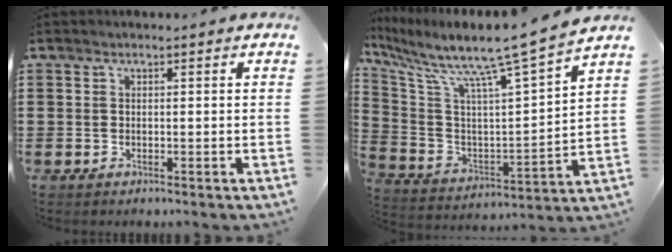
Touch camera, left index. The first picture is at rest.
{"total": 10.0, "force": [8.4, -0.4, 5.3], "torque": [-0.129, -0.076, 0.126]}